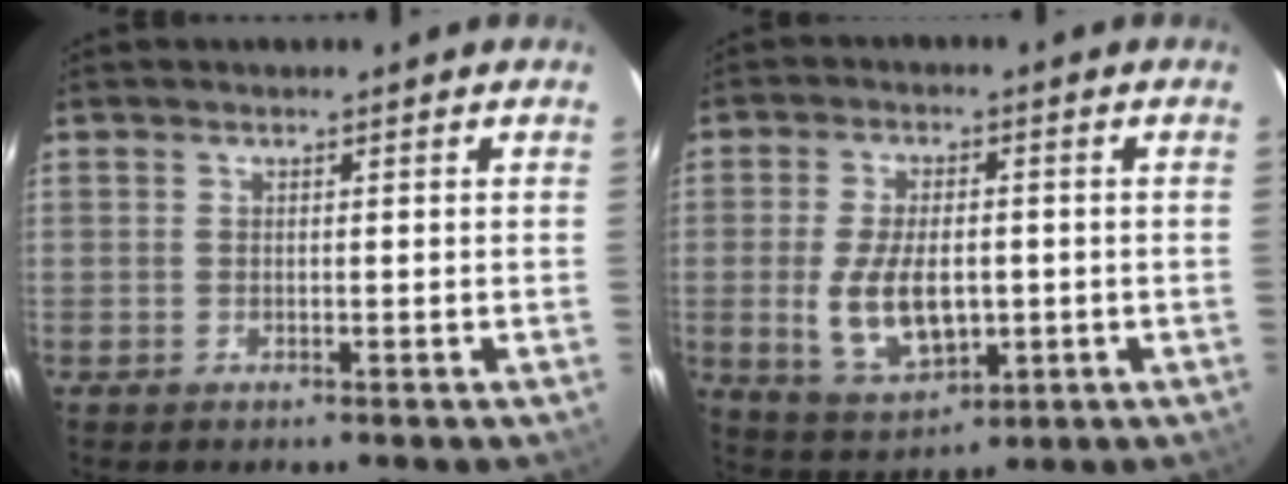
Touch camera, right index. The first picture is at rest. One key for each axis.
{"total": 11.2, "fx": -1.5, "fy": 5.9, "fz": 9.4, "tx": -0.190, "ty": -0.011, "tz": -0.012}